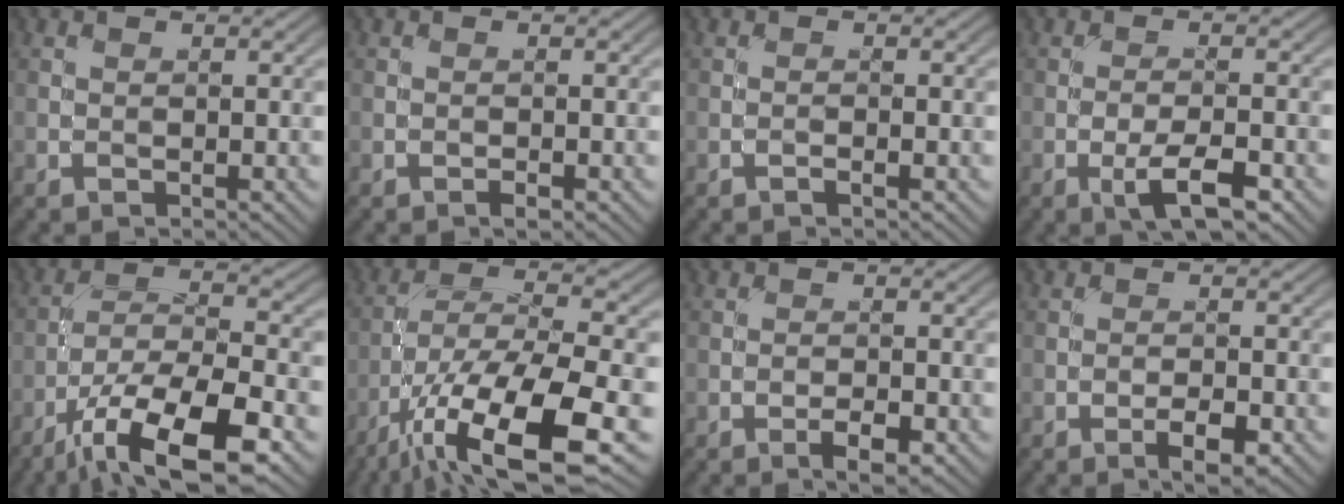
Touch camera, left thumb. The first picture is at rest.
{"total": 0.7, "force": [-0.5, 0.2, 0.5], "torque": [-0.007, 0.001, -0.010]}
{"total": 0.6, "force": [-0.4, -0.1, 0.4], "torque": [-0.008, 0.002, -0.010]}
{"total": 5.1, "force": [-2.6, 1.4, 4.1], "torque": [-0.075, 0.004, -0.044]}
{"total": 13.9, "force": [-8.3, 4.2, 10.3], "torque": [-0.195, -0.010, -0.151]}
{"total": 16.0, "force": [-8.4, 5.2, 12.5], "torque": [-0.239, -0.022, -0.151]}
{"total": 2.6, "force": [-1.5, 0.7, 2.0], "torque": [-0.036, 0.001, -0.028]}
{"total": 3.2, "force": [-1.8, 0.9, 2.5], "torque": [-0.041, 0.002, -0.030]}